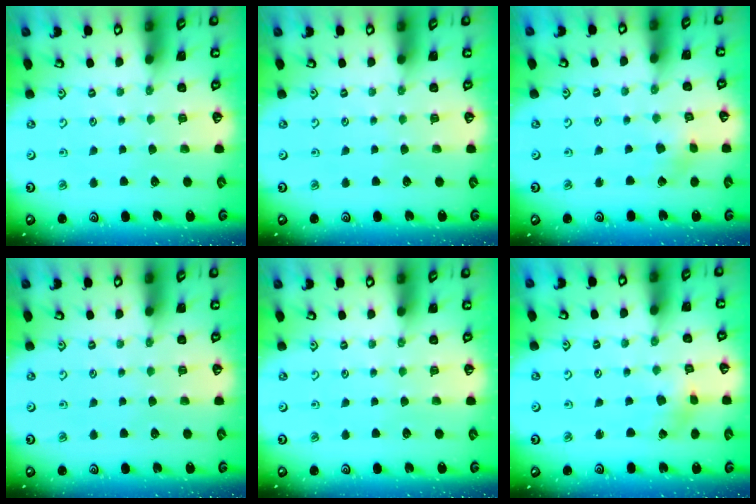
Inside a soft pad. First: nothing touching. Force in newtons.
{"total": 0.0}
{"total": 2.1, "press": 2.1, "slide": 0.2}
{"total": 0.0}
{"total": 0.0}
{"total": 1.2, "press": 1.2, "slide": 0.2}